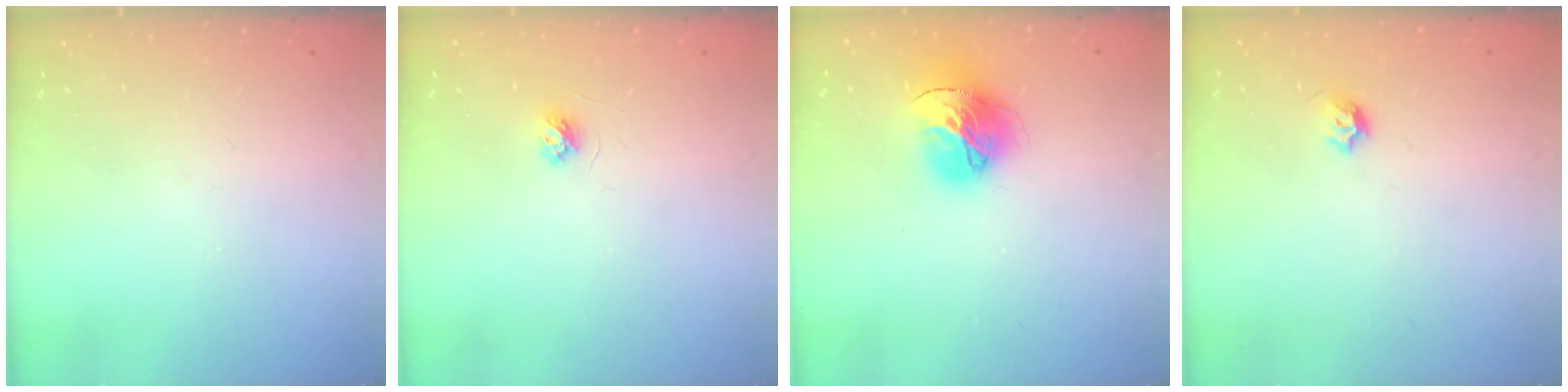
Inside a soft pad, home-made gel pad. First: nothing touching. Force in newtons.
{"total": 3.8, "press": 3.7, "slide": 0.5}
{"total": 16.7, "press": 16.6, "slide": 1.8}
{"total": 4.1, "press": 4.0, "slide": 0.7}